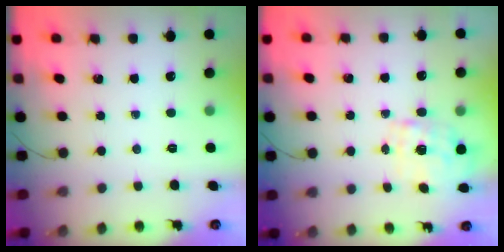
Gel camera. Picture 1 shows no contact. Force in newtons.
{"total": 2.3, "press": 2.3, "slide": 0.3}